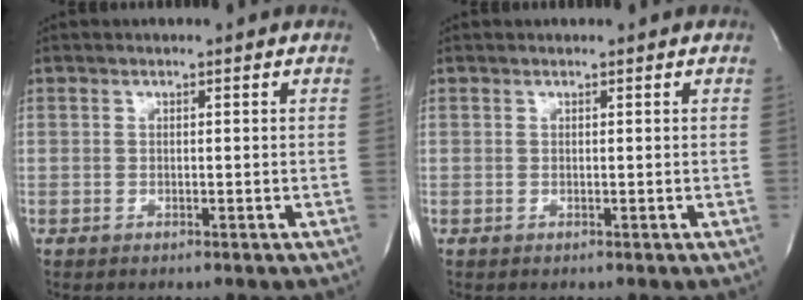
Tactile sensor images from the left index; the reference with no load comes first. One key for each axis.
{"total": 0.0}